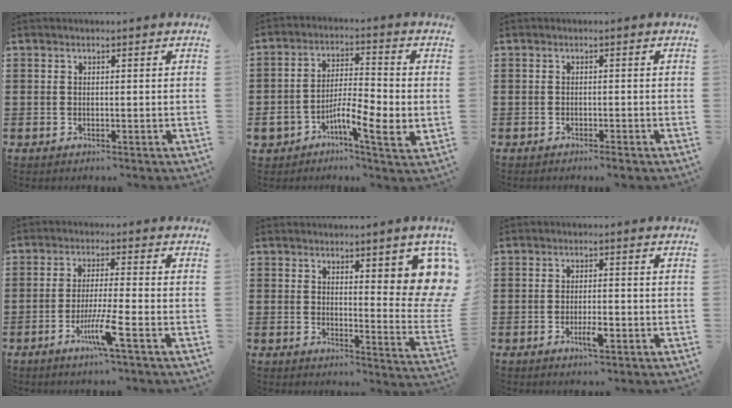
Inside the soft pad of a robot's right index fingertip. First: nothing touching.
{"total": 7.6, "force": [-3.0, 2.7, 6.4], "torque": [-0.118, -0.003, -0.052]}
{"total": 0.9, "force": [-0.8, -0.1, 0.3], "torque": [-0.010, -0.004, -0.016]}
{"total": 6.4, "force": [-3.2, -0.1, 5.6], "torque": [-0.111, -0.014, -0.059]}
{"total": 6.9, "force": [4.5, 1.9, 4.9], "torque": [-0.075, -0.021, 0.078]}
{"total": 3.1, "force": [-1.4, 0.7, 2.7], "torque": [-0.052, -0.001, -0.028]}